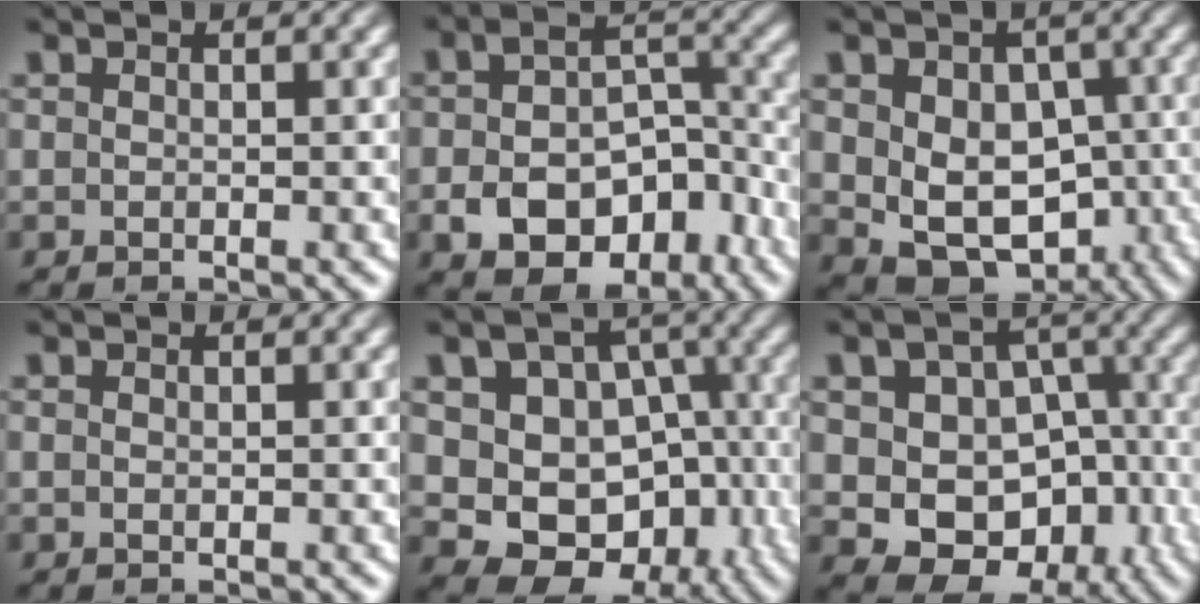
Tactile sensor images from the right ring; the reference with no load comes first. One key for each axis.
{"total": 9.6, "fx": -3.8, "fy": 6.6, "fz": 5.9, "tx": -0.080, "ty": -0.025, "tz": -0.052}
{"total": 9.8, "fx": -4.3, "fy": 7.2, "fz": 5.0, "tx": -0.087, "ty": -0.059, "tz": -0.045}
{"total": 0.0}
{"total": 14.3, "fx": -2.9, "fy": 12.0, "fz": 7.1, "tx": -0.155, "ty": -0.068, "tz": -0.033}
{"total": 12.6, "fx": -2.9, "fy": 10.5, "fz": 6.5, "tx": -0.136, "ty": -0.067, "tz": -0.028}